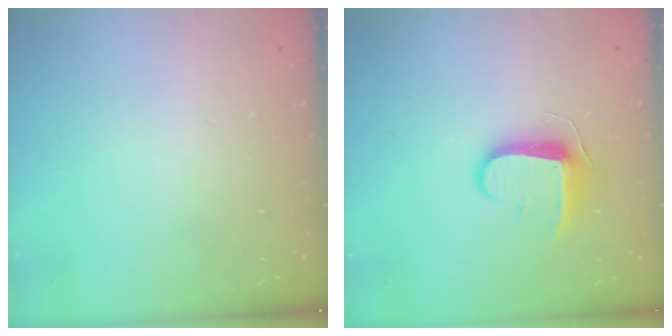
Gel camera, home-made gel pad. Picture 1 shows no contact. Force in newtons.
{"total": 9.1, "press": 9.1, "slide": 0.8}